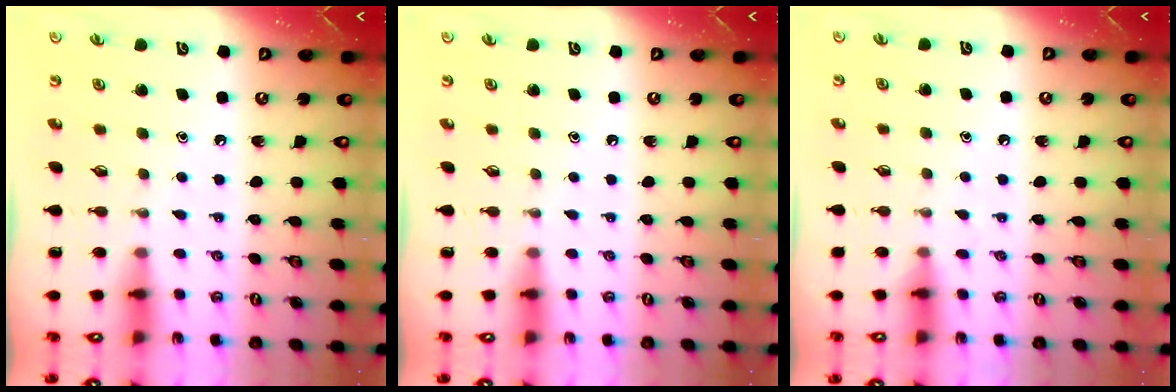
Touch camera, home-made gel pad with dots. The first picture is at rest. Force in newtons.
{"total": 0.0}
{"total": 4.7, "press": 4.7, "slide": 0.7}